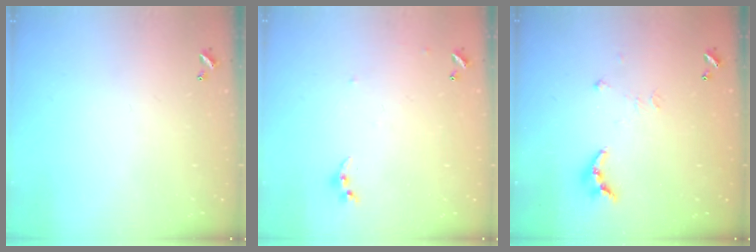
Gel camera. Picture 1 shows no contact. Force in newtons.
{"total": 5.1, "press": 5.0, "slide": 0.5}
{"total": 7.7, "press": 7.6, "slide": 0.6}